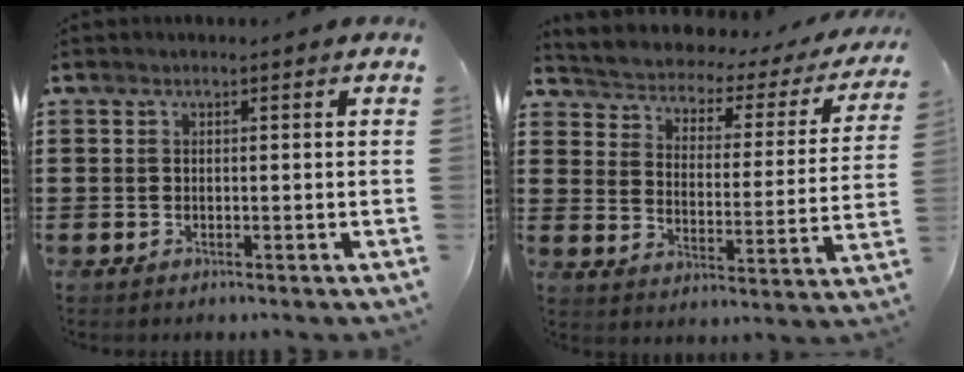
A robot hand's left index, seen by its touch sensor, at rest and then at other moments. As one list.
[{"total": 1.8, "force": [1.5, 1.0, 0.4], "torque": [-0.026, -0.021, 0.012]}]